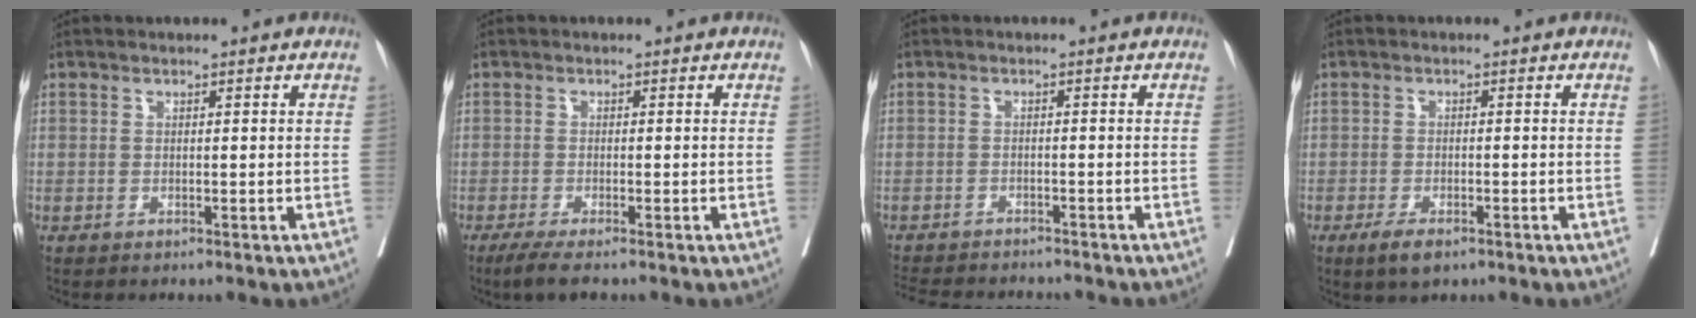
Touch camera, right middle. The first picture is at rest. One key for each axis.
{"total": 3.2, "fx": -2.3, "fy": -0.1, "fz": 2.2, "tx": -0.039, "ty": -0.010, "tz": -0.045}
{"total": 11.0, "fx": -10.1, "fy": 2.1, "fz": 3.8, "tx": -0.068, "ty": -0.008, "tz": -0.138}
{"total": 3.4, "fx": -2.2, "fy": 1.0, "fz": 2.5, "tx": -0.048, "ty": -0.004, "tz": -0.036}